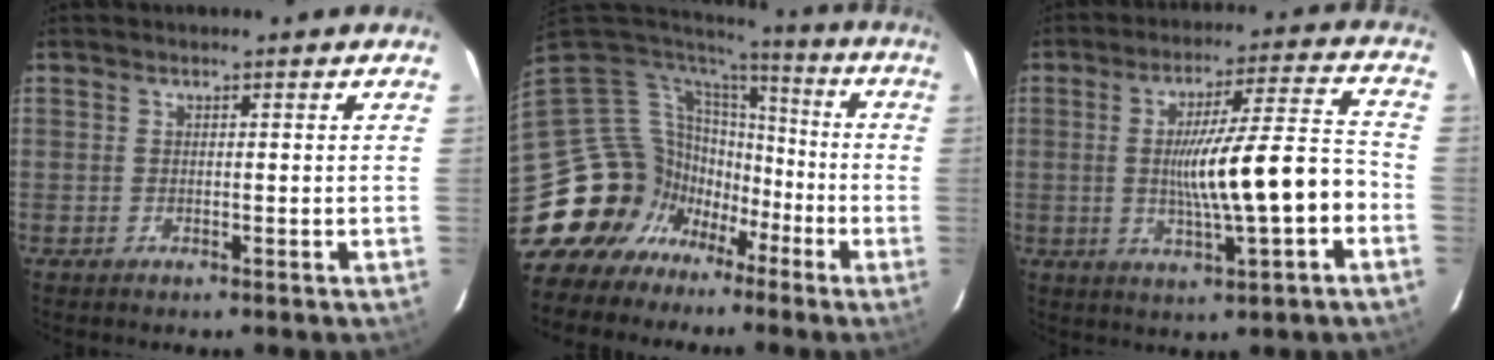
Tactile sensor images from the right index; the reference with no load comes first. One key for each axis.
{"total": 16.5, "fx": -8.5, "fy": 13.7, "fz": 3.3, "tx": -0.093, "ty": 0.038, "tz": -0.144}
{"total": 13.8, "fx": -2.9, "fy": 1.3, "fz": 13.4, "tx": -0.215, "ty": -0.002, "tz": -0.034}